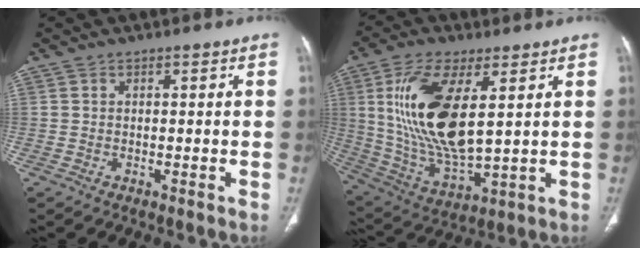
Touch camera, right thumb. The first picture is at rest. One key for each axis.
{"total": 19.3, "fx": 4.5, "fy": 8.1, "fz": 16.9, "tx": -0.334, "ty": -0.025, "tz": 0.093}